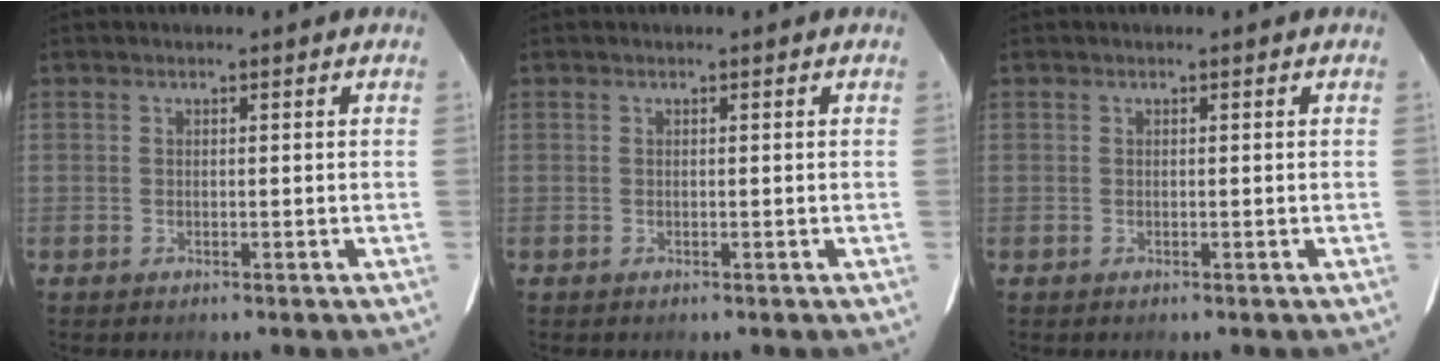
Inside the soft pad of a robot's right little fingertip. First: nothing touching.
{"total": 0.0}
{"total": 0.0}